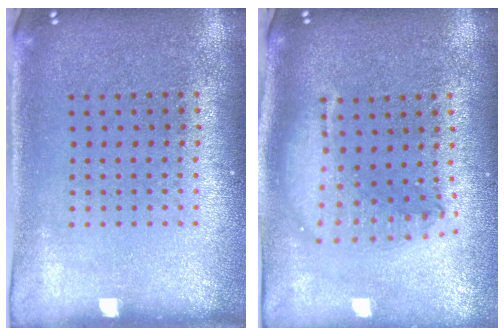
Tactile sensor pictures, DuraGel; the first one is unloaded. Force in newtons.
{"total": 1.9, "press": 1.6, "slide": 1.1}